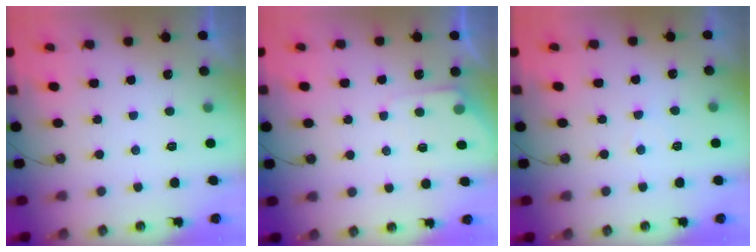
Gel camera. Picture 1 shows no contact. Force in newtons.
{"total": 3.9, "press": 3.9, "slide": 0.5}
{"total": 4.0, "press": 3.9, "slide": 0.7}